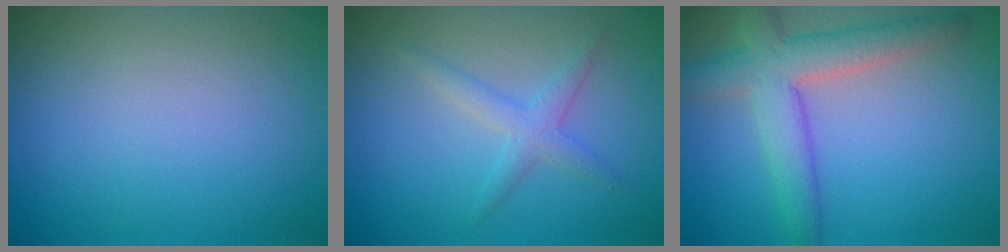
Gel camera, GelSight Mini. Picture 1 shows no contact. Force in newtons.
{"total": 2.1, "press": 2.1, "slide": 0.1}
{"total": 5.8, "press": 5.7, "slide": 0.5}